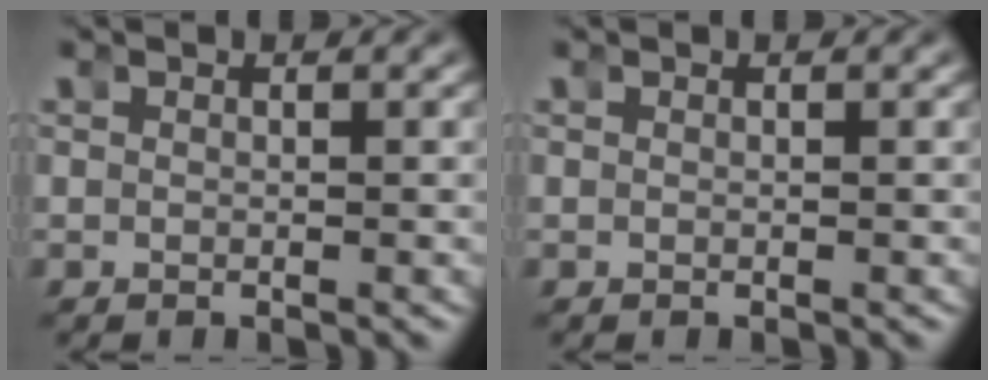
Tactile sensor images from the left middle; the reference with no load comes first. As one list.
[{"total": 0.0}]